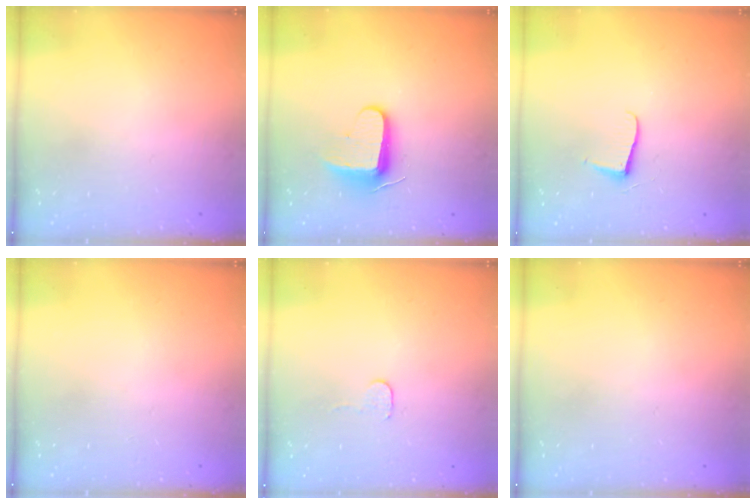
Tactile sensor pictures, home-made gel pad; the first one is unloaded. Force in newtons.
{"total": 8.7, "press": 8.6, "slide": 0.9}
{"total": 5.5, "press": 5.5, "slide": 0.6}
{"total": 0.0}
{"total": 2.7, "press": 2.7, "slide": 0.2}
{"total": 0.6, "press": 0.6, "slide": 0.2}